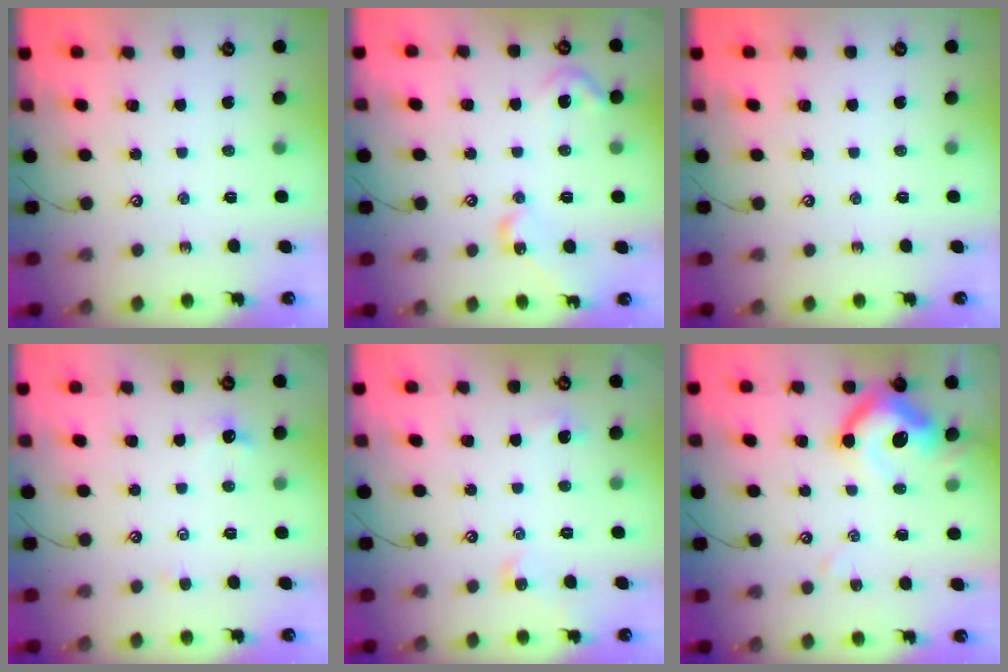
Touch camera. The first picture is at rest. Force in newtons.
{"total": 8.5, "press": 8.4, "slide": 0.9}
{"total": 0.0}
{"total": 0.9, "press": 0.9, "slide": 0.2}
{"total": 2.1, "press": 2.0, "slide": 0.6}
{"total": 10.9, "press": 10.8, "slide": 1.2}